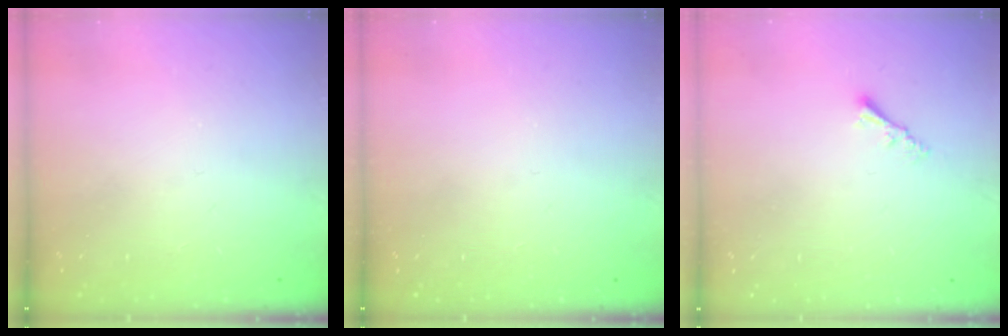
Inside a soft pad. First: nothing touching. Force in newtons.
{"total": 0.0}
{"total": 2.0, "press": 2.0, "slide": 0.3}